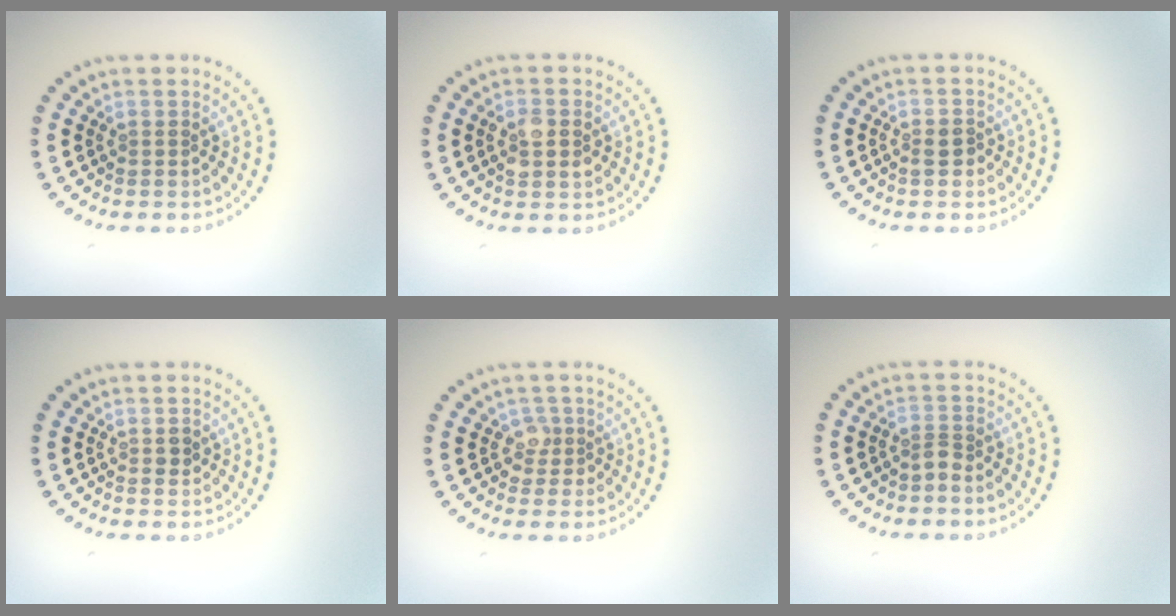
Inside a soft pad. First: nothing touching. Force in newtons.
{"total": 2.6, "press": 2.6, "slide": 0.2}
{"total": 1.4, "press": 1.4, "slide": 0.3}
{"total": 1.0, "press": 1.0, "slide": 0.1}
{"total": 1.7, "press": 1.4, "slide": 0.9}
{"total": 1.4, "press": 1.1, "slide": 0.9}